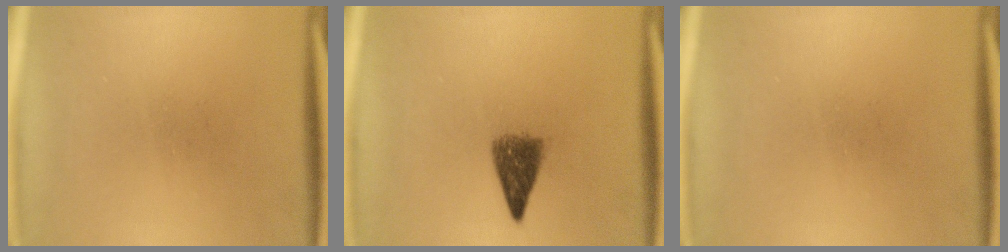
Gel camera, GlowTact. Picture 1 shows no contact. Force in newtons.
{"total": 4.2}
{"total": 0.0}